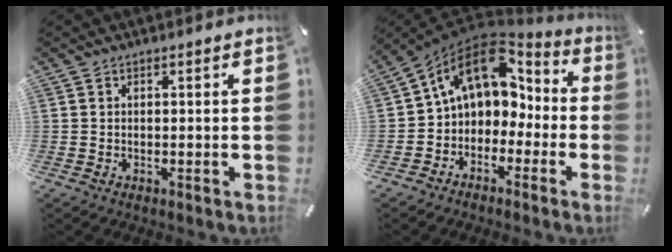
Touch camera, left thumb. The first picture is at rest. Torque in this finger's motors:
{"motor_torque": [1.29, 3.72, 1.61, 1.05, 0.22]}